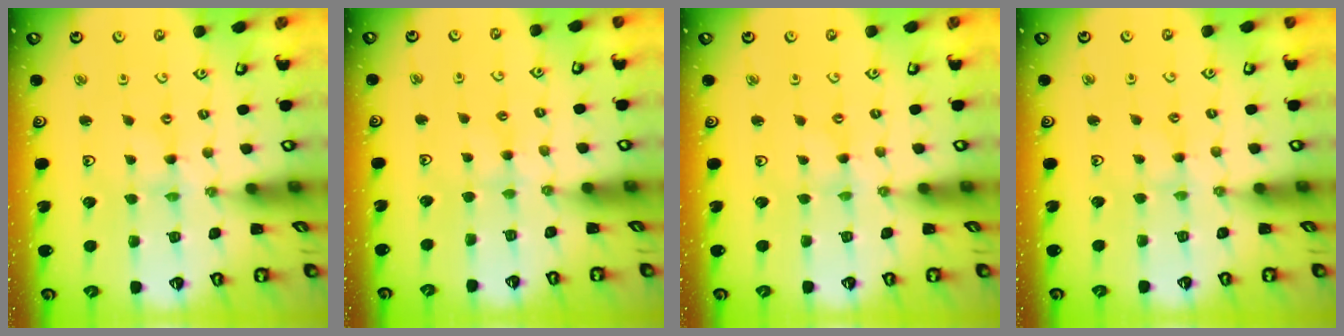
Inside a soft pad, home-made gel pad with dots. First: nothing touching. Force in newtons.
{"total": 2.7, "press": 2.6, "slide": 0.5}
{"total": 0.0}
{"total": 1.1, "press": 1.1, "slide": 0.3}